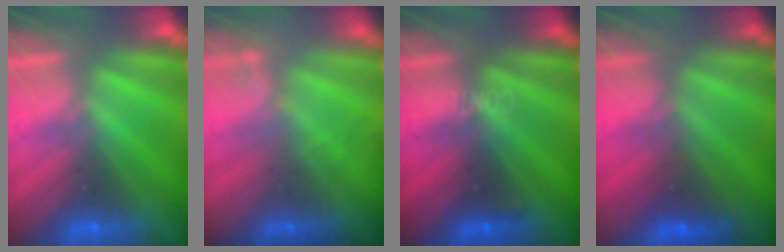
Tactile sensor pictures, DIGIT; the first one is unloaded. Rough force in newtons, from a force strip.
{"total": 1.8}
{"total": 3.4}
{"total": 1.5}